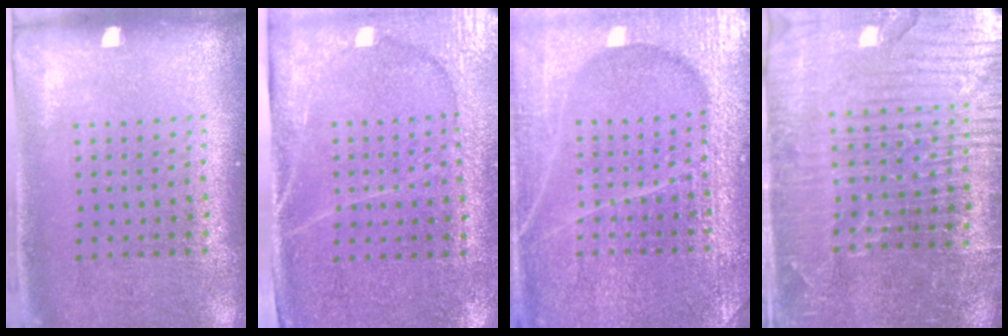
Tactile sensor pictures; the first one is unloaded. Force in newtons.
{"total": 2.9, "press": 2.7, "slide": 1.2}
{"total": 5.9, "press": 5.9, "slide": 0.7}
{"total": 5.3, "press": 4.8, "slide": 2.3}